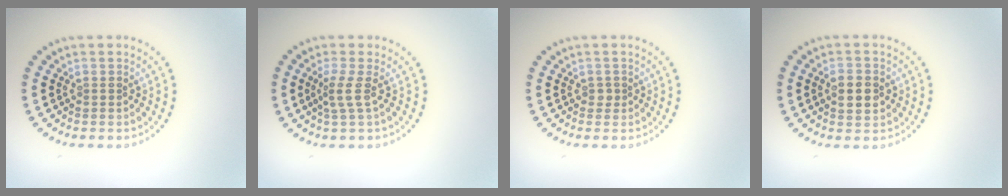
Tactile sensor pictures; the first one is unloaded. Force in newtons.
{"total": 1.8, "press": 1.3, "slide": 1.3}
{"total": 0.7, "press": 0.6, "slide": 0.4}
{"total": 2.8, "press": 2.8, "slide": 0.0}